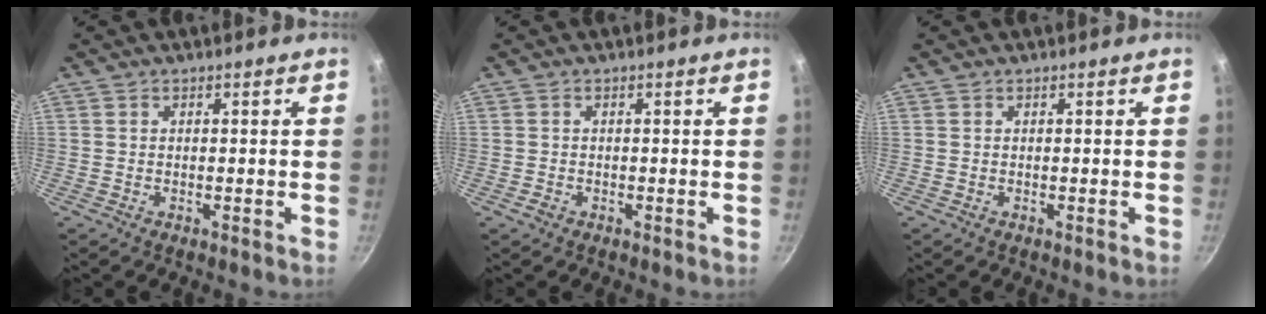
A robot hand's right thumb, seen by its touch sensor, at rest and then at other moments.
{"total": 1.1, "force": [-0.7, 0.8, 0.4], "torque": [-0.004, 0.002, -0.010]}
{"total": 0.0}